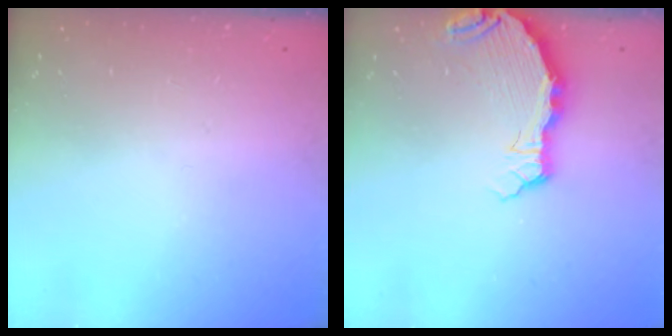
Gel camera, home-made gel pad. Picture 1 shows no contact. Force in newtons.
{"total": 5.7, "press": 5.4, "slide": 2.0}